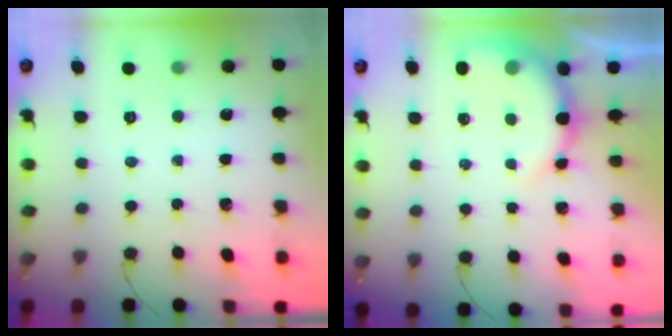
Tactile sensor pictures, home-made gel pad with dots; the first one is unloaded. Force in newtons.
{"total": 8.1, "press": 8.0, "slide": 1.2}